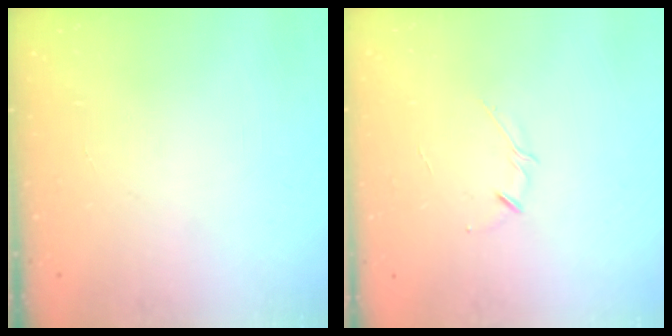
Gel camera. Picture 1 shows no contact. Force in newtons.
{"total": 2.9, "press": 2.8, "slide": 0.6}